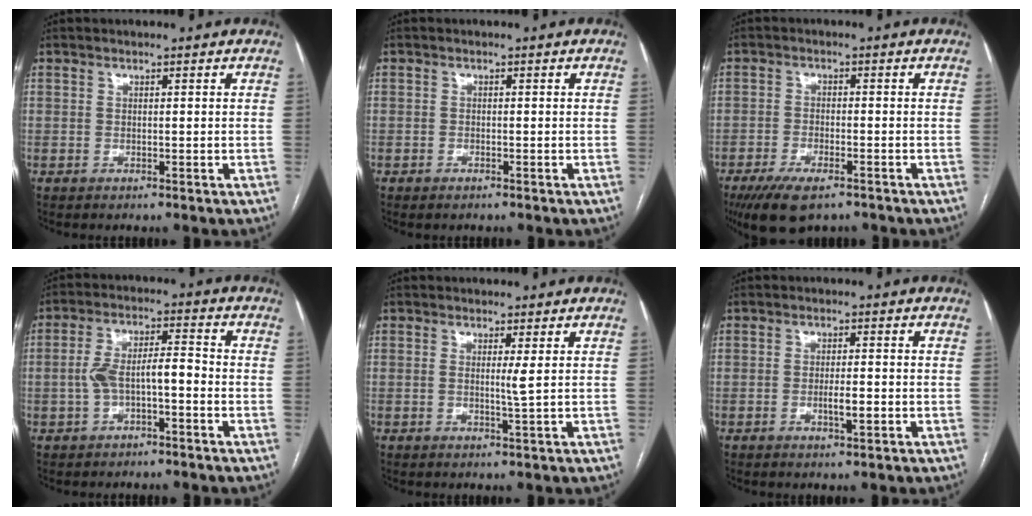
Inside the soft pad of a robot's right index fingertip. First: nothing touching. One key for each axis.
{"total": 0.9, "fx": -0.7, "fy": 0.4, "fz": 0.3, "tx": -0.008, "ty": 0.000, "tz": -0.009}
{"total": 8.3, "fx": -5.9, "fy": 2.8, "fz": 5.1, "tx": -0.088, "ty": -0.013, "tz": -0.098}
{"total": 6.9, "fx": -1.7, "fy": 2.3, "fz": 6.3, "tx": -0.125, "ty": 0.028, "tz": -0.026}
{"total": 1.6, "fx": 0.3, "fy": -0.5, "fz": 1.5, "tx": -0.029, "ty": -0.005, "tz": 0.006}
{"total": 2.8, "fx": -0.8, "fy": 0.5, "fz": 2.7, "tx": -0.047, "ty": -0.001, "tz": -0.012}